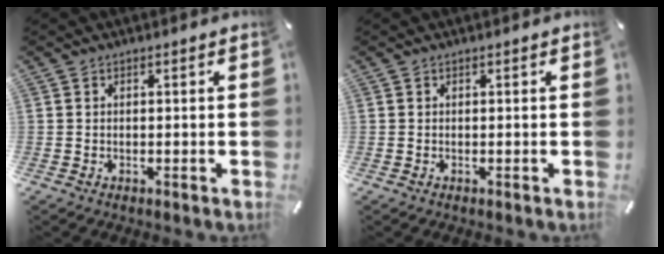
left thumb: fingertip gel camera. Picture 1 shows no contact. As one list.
[{"total": 0.0}]